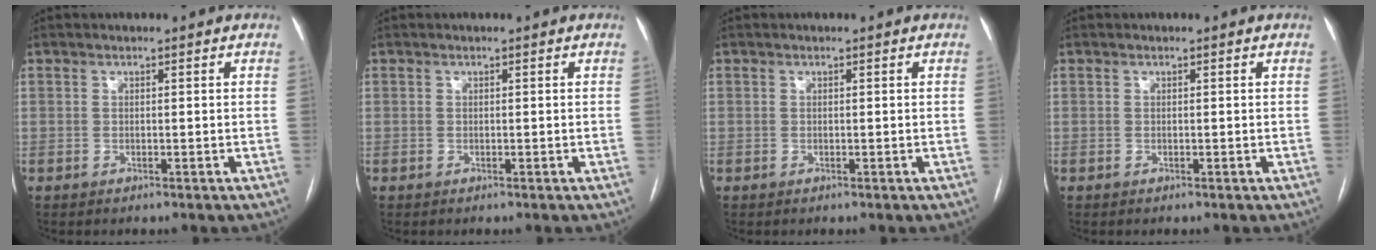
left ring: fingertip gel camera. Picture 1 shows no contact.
{"total": 0.0}
{"total": 0.0}
{"total": 0.0}